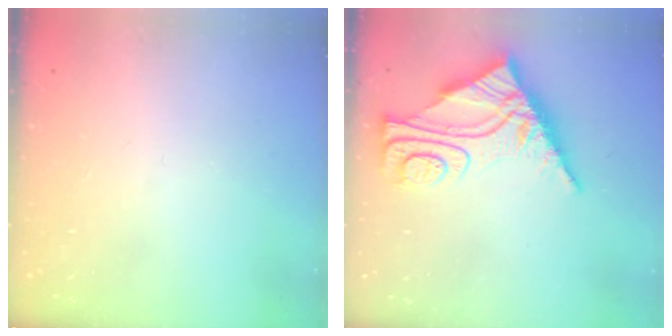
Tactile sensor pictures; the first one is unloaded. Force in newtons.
{"total": 12.3, "press": 12.2, "slide": 1.2}